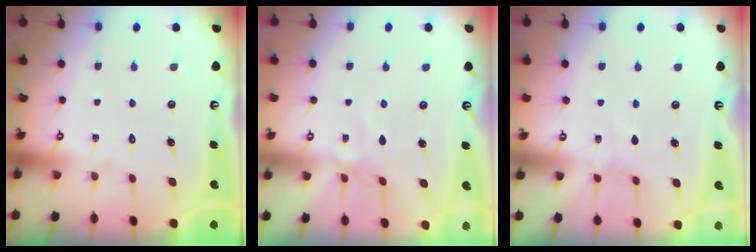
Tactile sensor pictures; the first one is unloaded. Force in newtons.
{"total": 4.4, "press": 4.4, "slide": 0.5}
{"total": 3.3, "press": 3.3, "slide": 0.4}